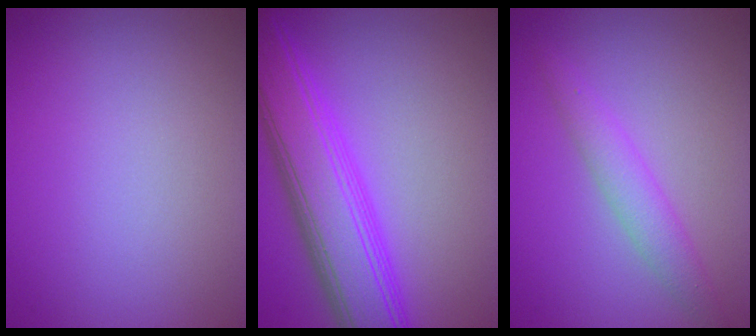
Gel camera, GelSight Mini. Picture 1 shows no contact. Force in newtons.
{"total": 8.0, "press": 8.0, "slide": 0.4}
{"total": 2.5, "press": 2.5, "slide": 0.2}